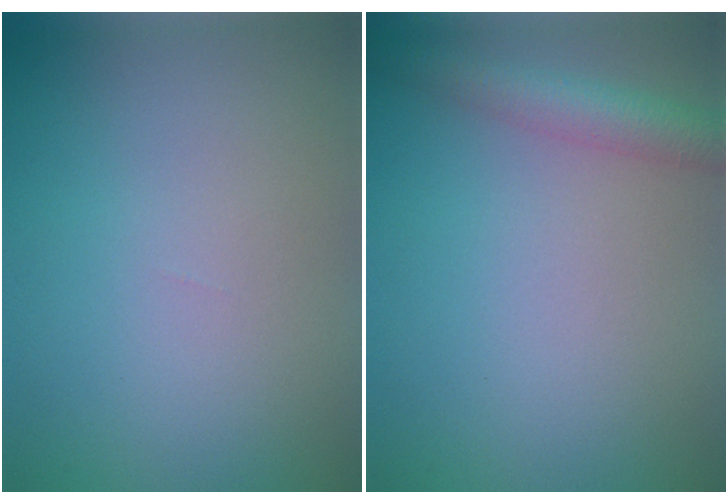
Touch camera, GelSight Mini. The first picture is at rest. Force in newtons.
{"total": 3.7, "press": 3.7, "slide": 0.1}